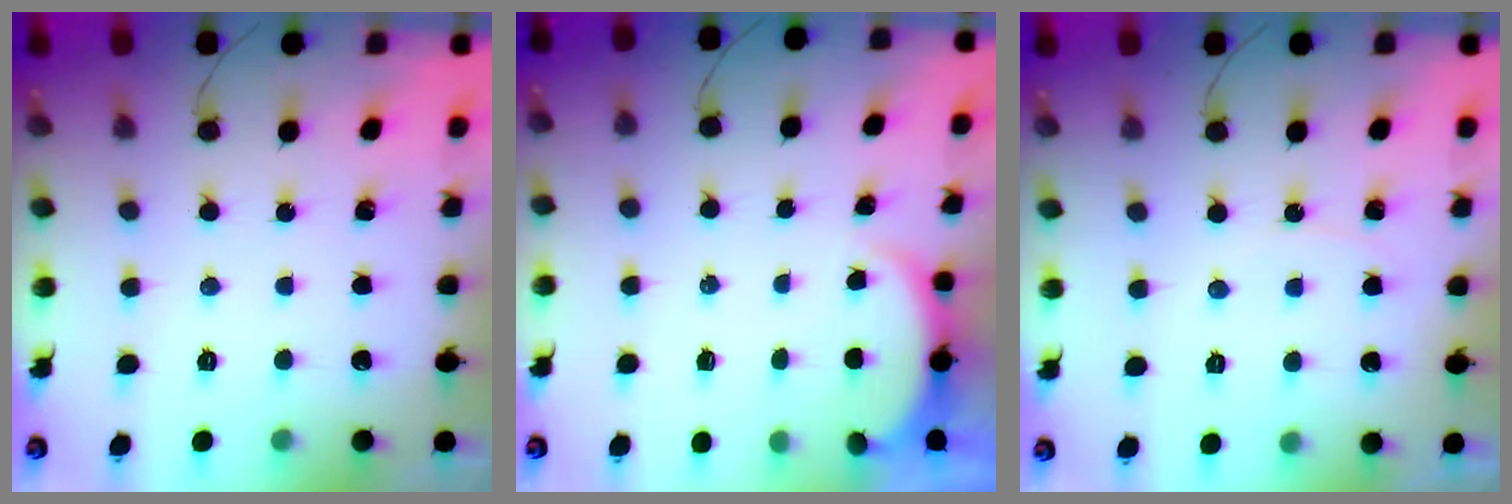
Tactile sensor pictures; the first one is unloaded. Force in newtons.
{"total": 2.6, "press": 2.6, "slide": 0.6}
{"total": 4.8, "press": 4.8, "slide": 0.4}